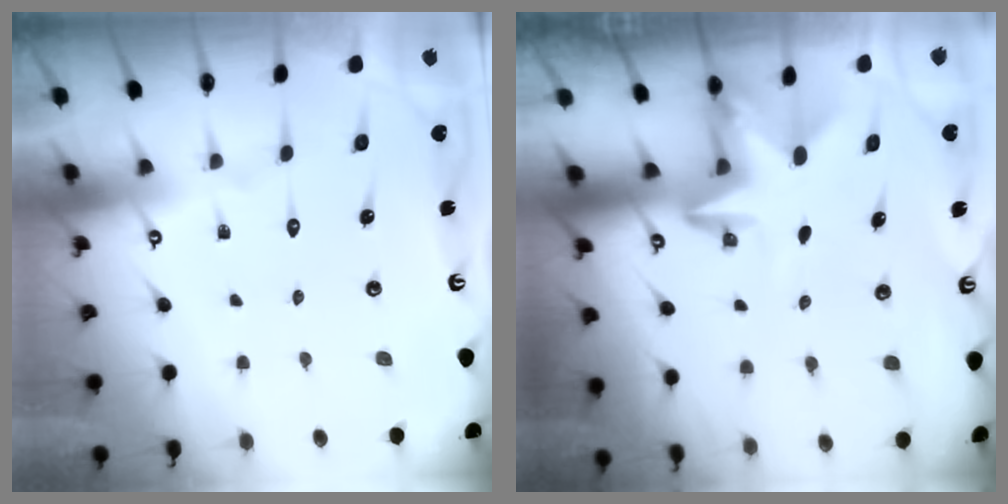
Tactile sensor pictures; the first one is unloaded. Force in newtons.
{"total": 2.9, "press": 2.8, "slide": 0.7}